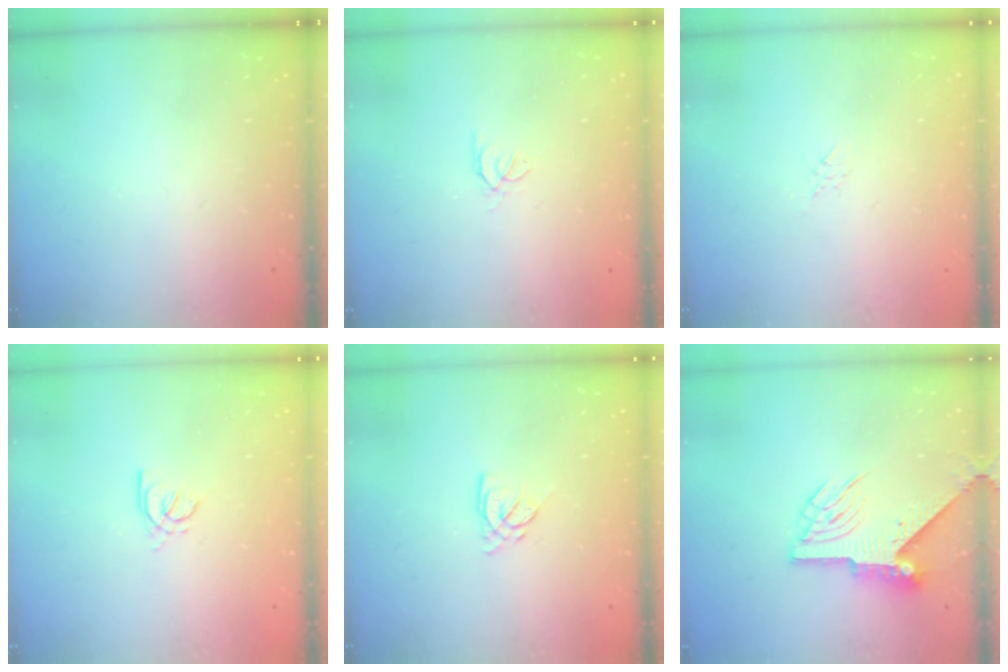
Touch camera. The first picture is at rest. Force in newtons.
{"total": 0.5, "press": 0.4, "slide": 0.3}
{"total": 2.2, "press": 2.2, "slide": 0.4}
{"total": 2.4, "press": 2.4, "slide": 0.6}
{"total": 4.2, "press": 4.2, "slide": 0.3}
{"total": 7.6, "press": 7.6, "slide": 0.6}